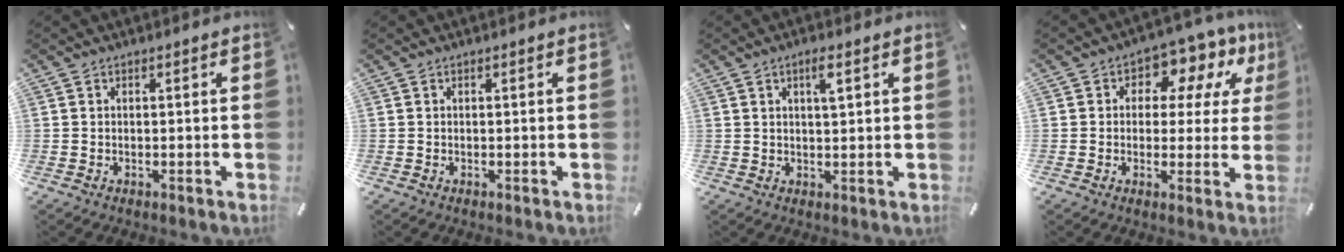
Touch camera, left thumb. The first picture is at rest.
{"total": 0.0}
{"total": 3.4, "force": [1.6, 0.9, 2.9], "torque": [-0.053, 0.002, 0.023]}
{"total": 8.8, "force": [3.7, 6.1, 5.3], "torque": [-0.071, -0.024, 0.064]}